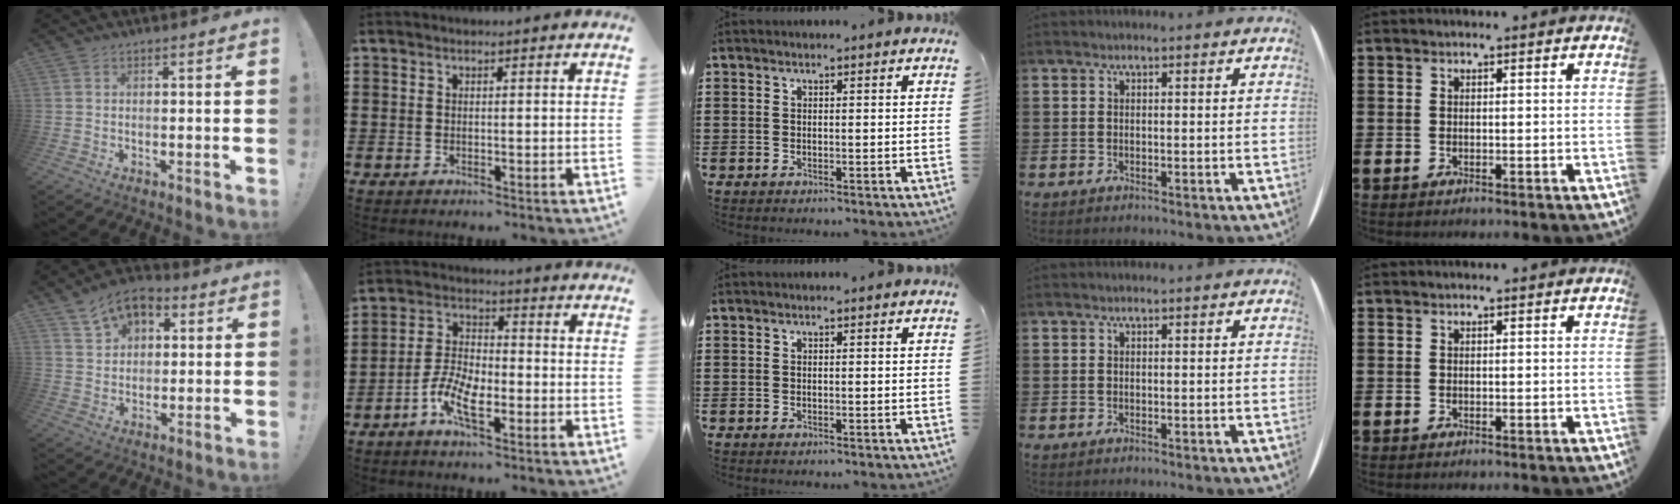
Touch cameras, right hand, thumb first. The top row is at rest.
{"thumb": {"total": 9.0, "force": [5.0, 6.2, 4.3], "torque": [-0.068, -0.022, 0.095]}, "index": {"total": 7.3, "force": [-3.5, 3.0, 5.7], "torque": [-0.143, -0.009, -0.074]}}